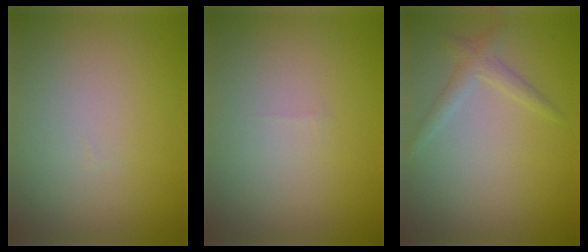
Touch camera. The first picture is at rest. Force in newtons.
{"total": 0.0}
{"total": 1.7, "press": 1.7, "slide": 0.1}